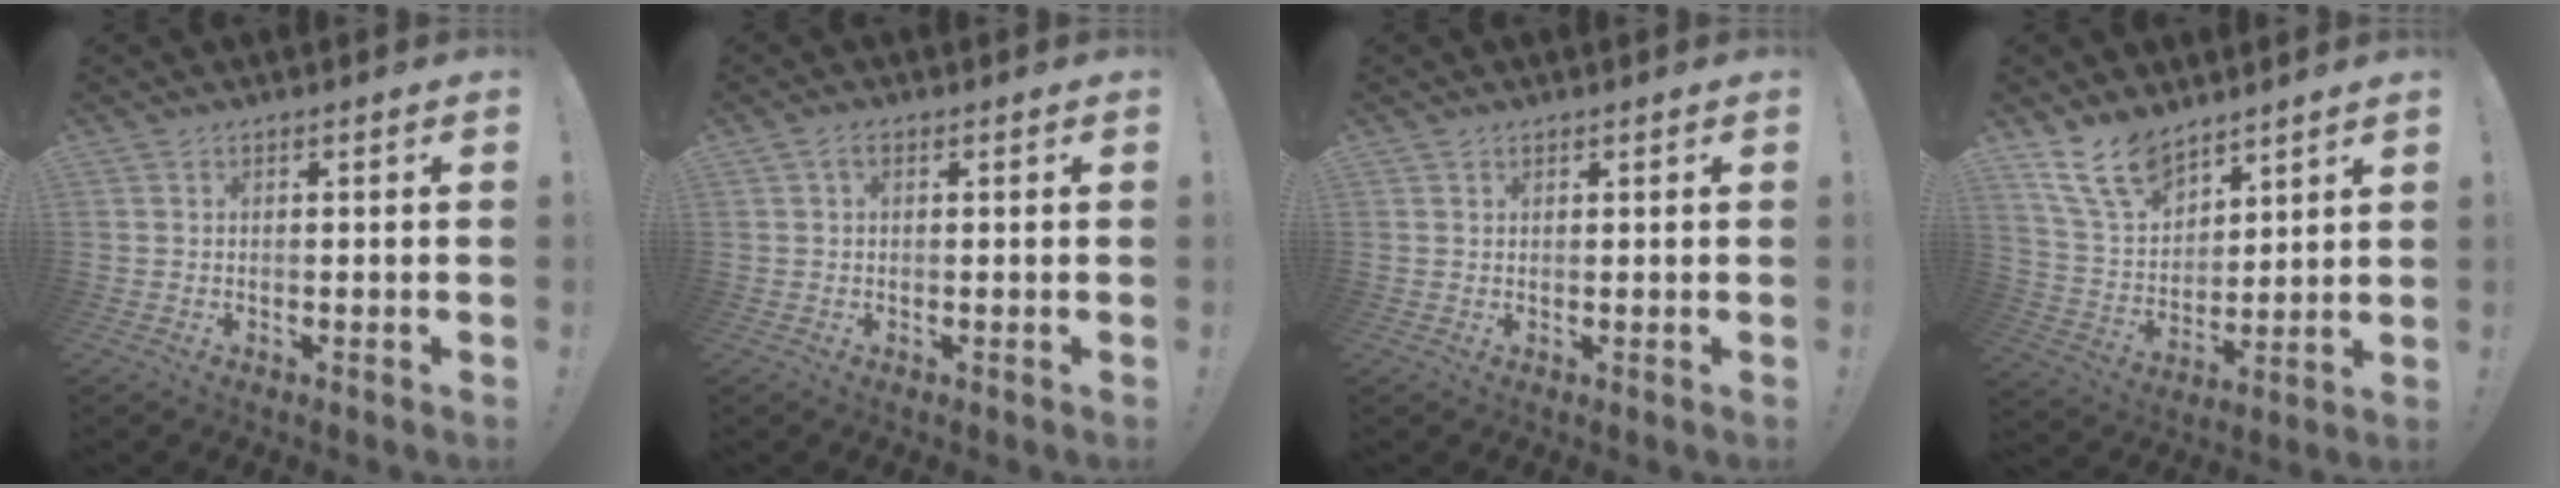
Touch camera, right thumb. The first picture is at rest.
{"total": 1.9, "force": [0.6, 1.2, 1.3], "torque": [-0.024, 0.005, 0.010]}
{"total": 0.9, "force": [0.7, 0.6, 0.2], "torque": [-0.004, 0.000, 0.014]}
{"total": 13.9, "force": [10.5, 6.9, 6.0], "torque": [-0.133, -0.061, 0.204]}